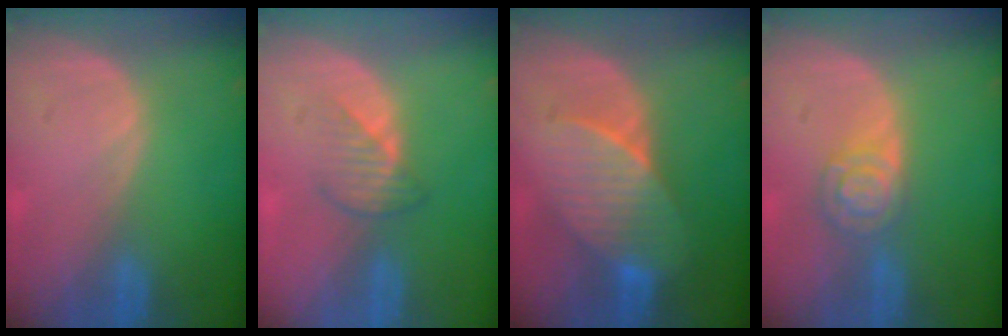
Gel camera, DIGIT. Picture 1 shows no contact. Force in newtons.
{"total": 3.0, "press": 2.9, "slide": 0.7}
{"total": 7.2, "press": 7.1, "slide": 1.4}
{"total": 5.3, "press": 4.6, "slide": 2.5}